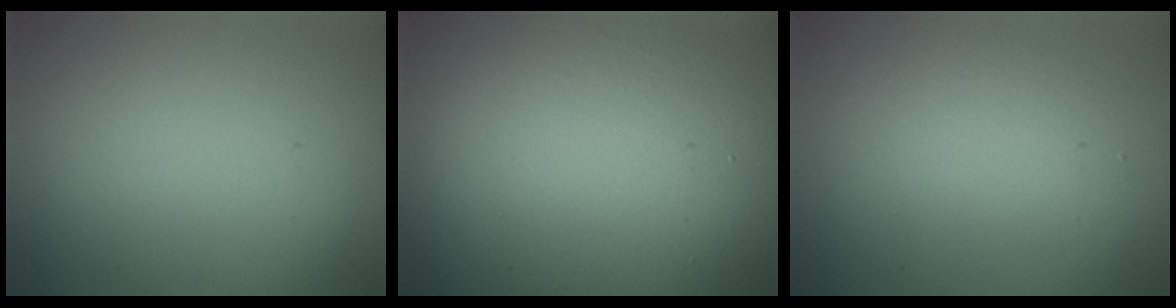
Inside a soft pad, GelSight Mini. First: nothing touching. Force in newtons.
{"total": 21.8, "press": 21.8, "slide": 1.0}
{"total": 2.4, "press": 2.4, "slide": 0.2}